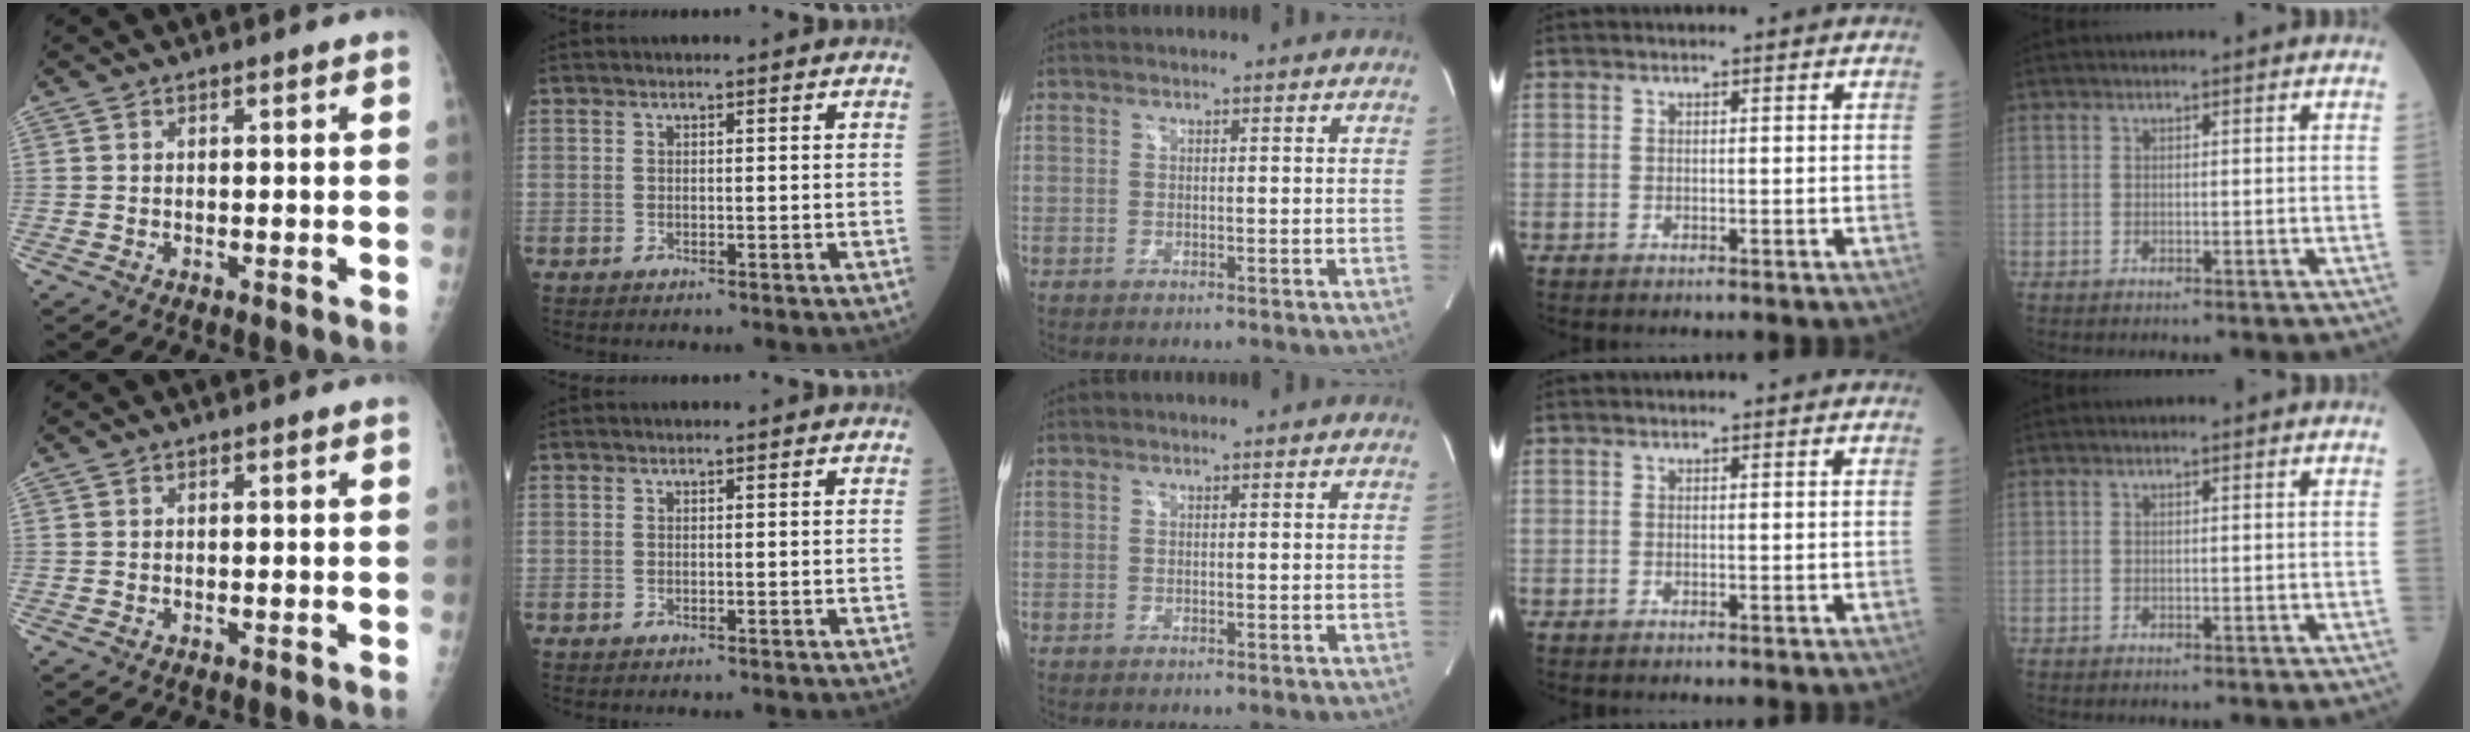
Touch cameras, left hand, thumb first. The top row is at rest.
{}